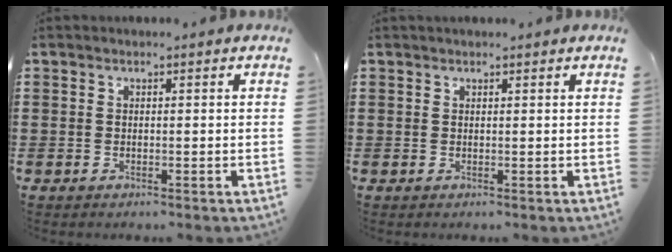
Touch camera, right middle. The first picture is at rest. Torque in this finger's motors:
{"motor_torque": [0.54, -0.45, 0.15, 0.03]}